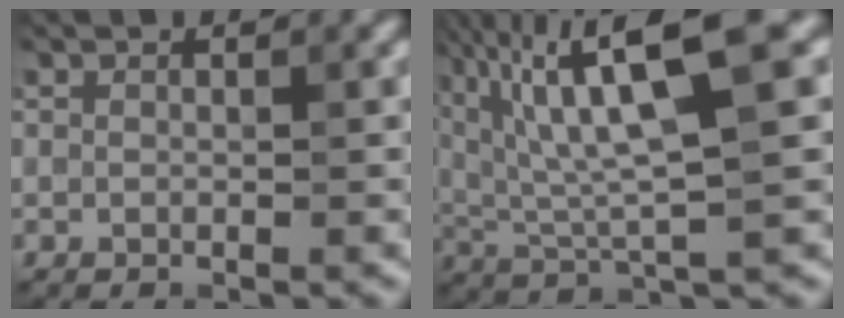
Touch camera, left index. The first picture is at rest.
{"total": 12.0, "force": [5.1, 2.8, 10.5], "torque": [-0.190, 0.025, 0.090]}